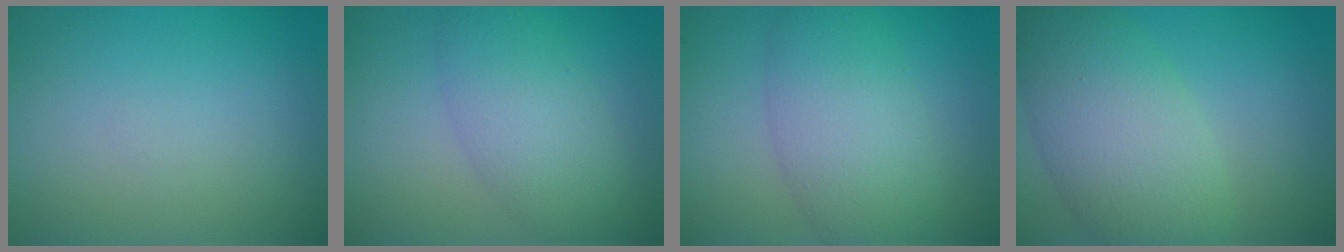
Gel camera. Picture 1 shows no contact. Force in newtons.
{"total": 4.5, "press": 4.5, "slide": 0.2}
{"total": 5.6, "press": 5.6, "slide": 0.3}
{"total": 7.0, "press": 7.0, "slide": 0.3}